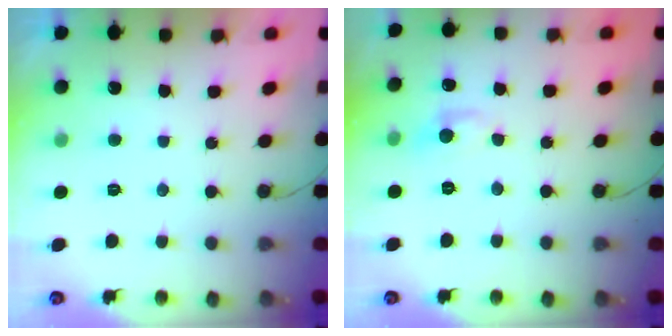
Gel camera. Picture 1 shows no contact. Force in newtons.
{"total": 4.8, "press": 4.8, "slide": 0.6}